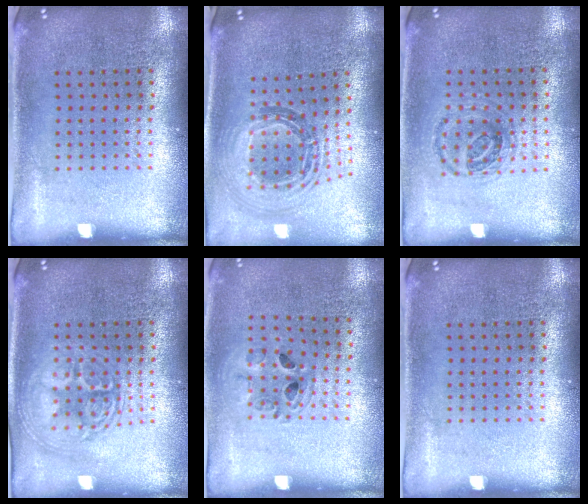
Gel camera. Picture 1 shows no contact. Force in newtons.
{"total": 1.1, "press": 1.0, "slide": 0.5}
{"total": 1.0, "press": 0.9, "slide": 0.1}
{"total": 2.8, "press": 2.8, "slide": 0.4}
{"total": 0.9, "press": 0.9, "slide": 0.2}
{"total": 0.0}